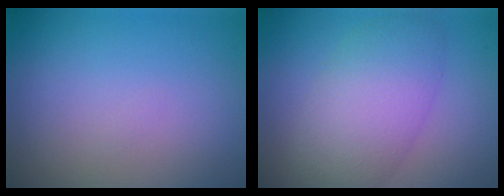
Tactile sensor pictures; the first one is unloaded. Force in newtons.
{"total": 6.6, "press": 6.6, "slide": 0.3}